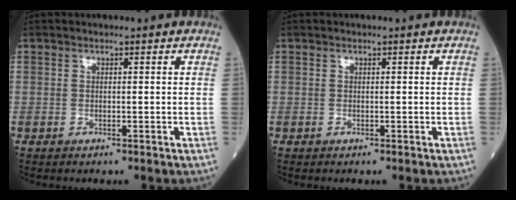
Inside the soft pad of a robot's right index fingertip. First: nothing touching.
{"total": 0.0}